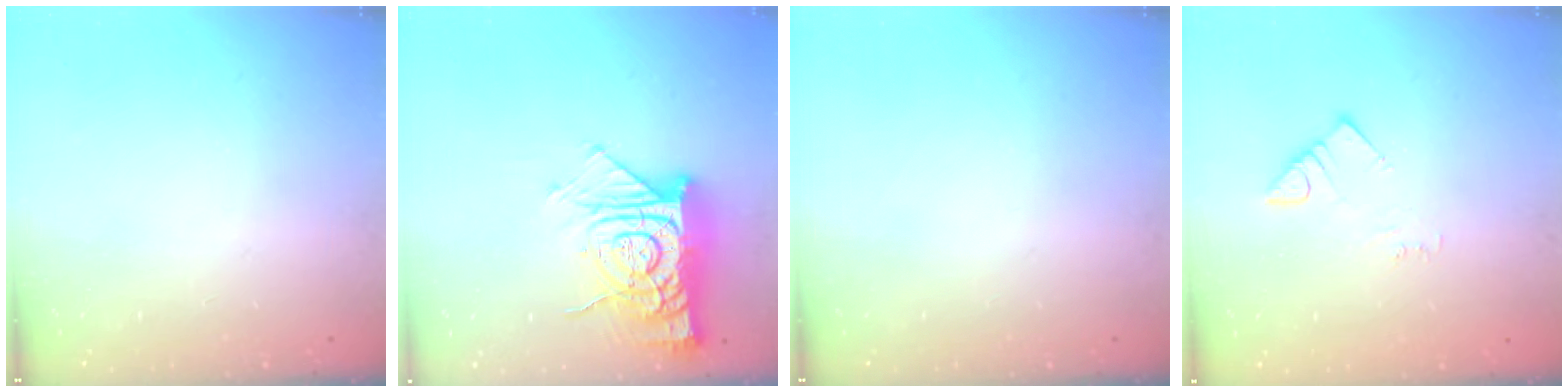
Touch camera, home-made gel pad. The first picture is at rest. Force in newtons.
{"total": 15.5, "press": 15.5, "slide": 1.4}
{"total": 0.0}
{"total": 2.8, "press": 2.8, "slide": 0.2}